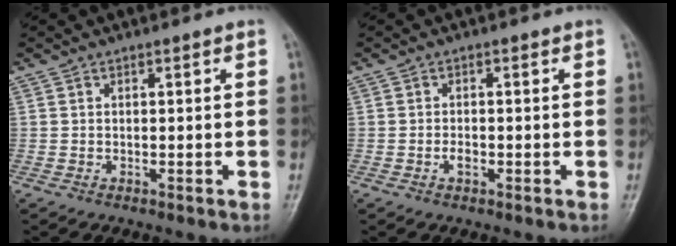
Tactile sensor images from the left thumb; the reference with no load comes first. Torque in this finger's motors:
{"motor_torque": [-0.17, 0.18, 0.21, 0.12, 0.01]}